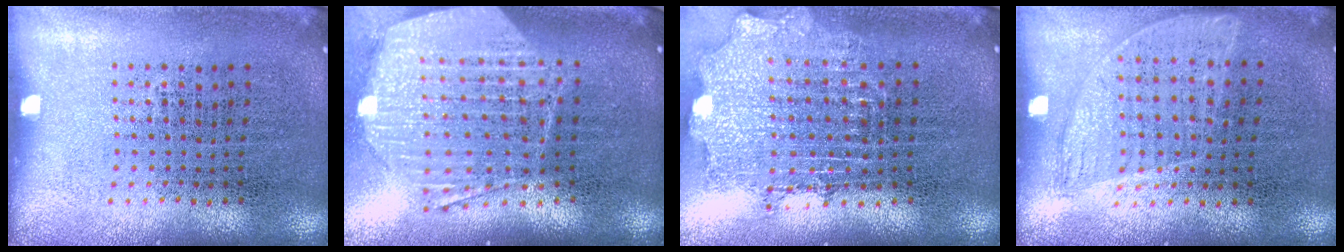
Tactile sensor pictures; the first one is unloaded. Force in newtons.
{"total": 2.5, "press": 2.1, "slide": 1.4}
{"total": 1.8, "press": 1.4, "slide": 1.1}
{"total": 0.9, "press": 0.8, "slide": 0.5}